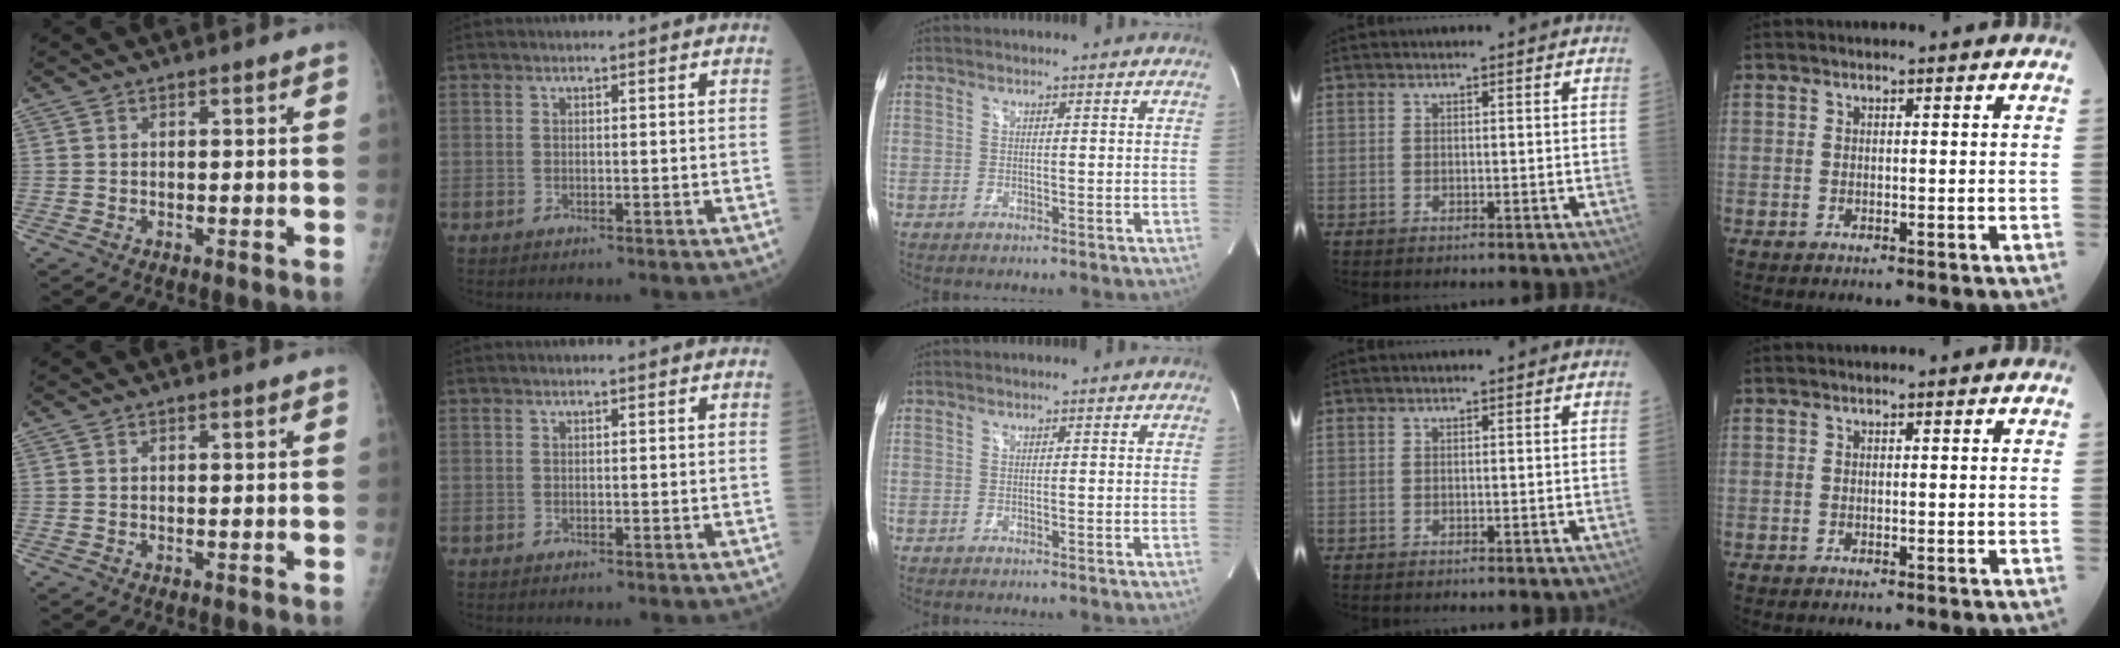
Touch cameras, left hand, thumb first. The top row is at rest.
{}